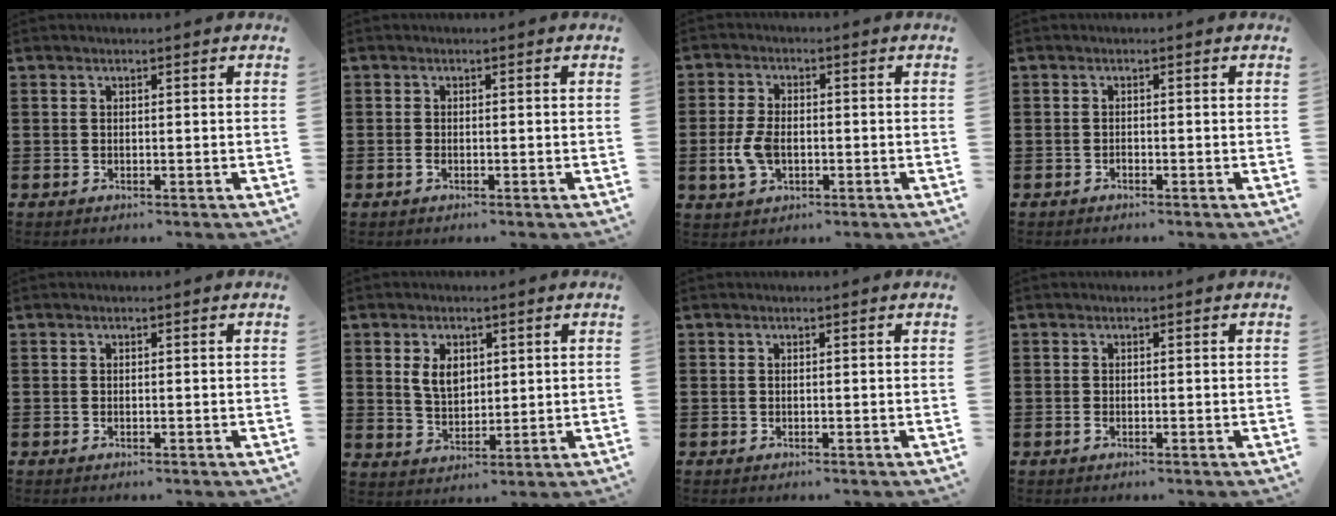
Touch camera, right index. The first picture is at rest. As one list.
[{"total": 0.8, "force": [-0.4, 0.3, 0.6], "torque": [-0.021, -0.005, -0.008]}, {"total": 5.6, "force": [-1.1, 3.4, 4.4], "torque": [-0.107, -0.003, -0.024]}, {"total": 0.6, "force": [-0.5, 0.2, 0.2], "torque": [-0.006, -0.002, -0.009]}, {"total": 0.0}, {"total": 4.7, "force": [1.5, 3.2, 3.2], "torque": [-0.065, 0.010, 0.025]}, {"total": 0.0}, {"total": 0.6, "force": [-0.3, 0.3, 0.4], "torque": [-0.011, -0.003, -0.005]}]